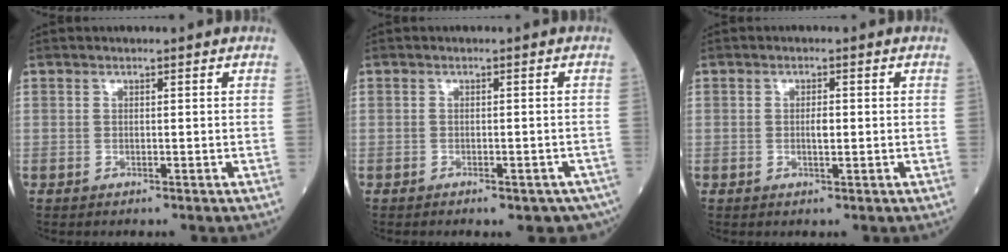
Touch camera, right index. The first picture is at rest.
{"total": 6.2, "force": [-4.6, 2.5, 3.3], "torque": [-0.023, 0.002, -0.057]}
{"total": 1.7, "force": [0.0, 0.5, 1.6], "torque": [-0.033, 0.001, 0.002]}